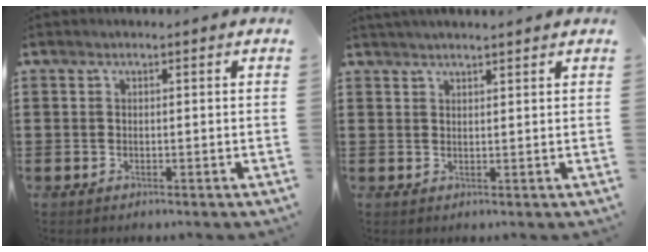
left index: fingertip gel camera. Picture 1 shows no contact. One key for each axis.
{"total": 1.6, "fx": 1.5, "fy": -0.1, "fz": 0.4, "tx": -0.010, "ty": 0.001, "tz": 0.030}